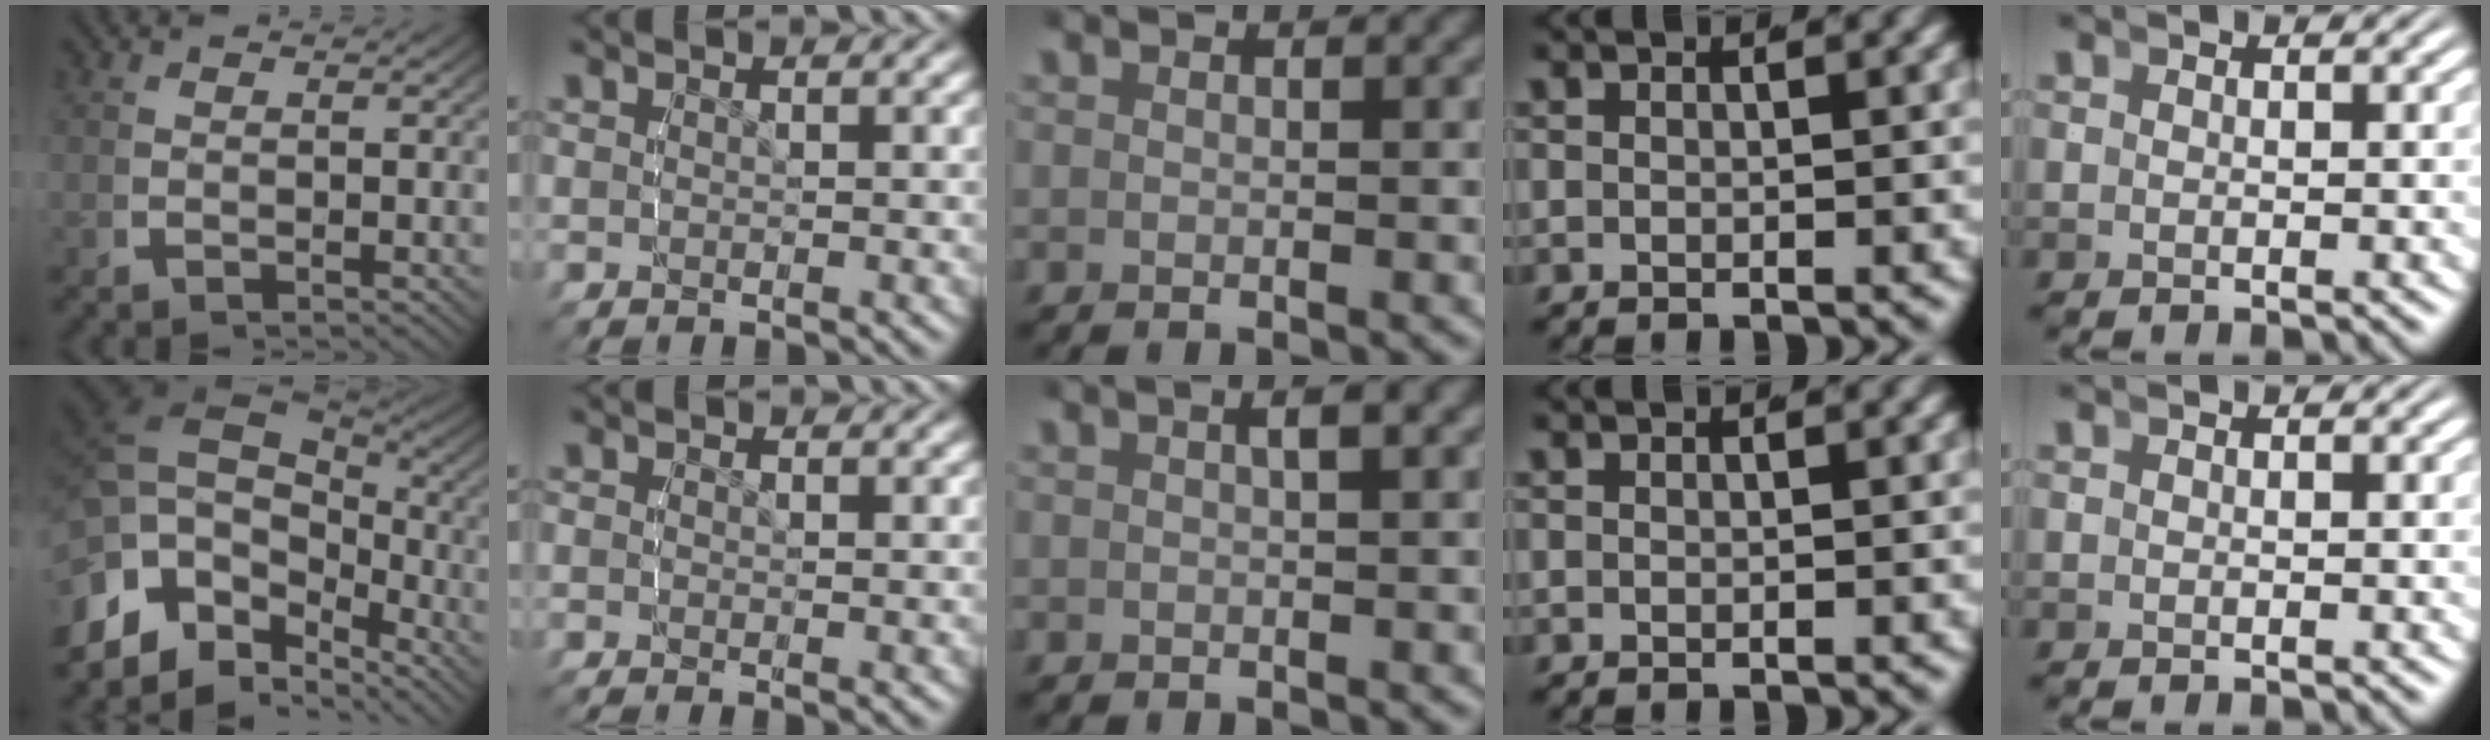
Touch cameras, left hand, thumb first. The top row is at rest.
{"thumb": {"total": 14.4, "force": [-1.2, 9.8, 10.5], "torque": [-0.231, -0.045, 0.000]}, "middle": {"total": 1.3, "force": [0.4, 0.1, 1.2], "torque": [-0.015, 0.012, 0.005]}}